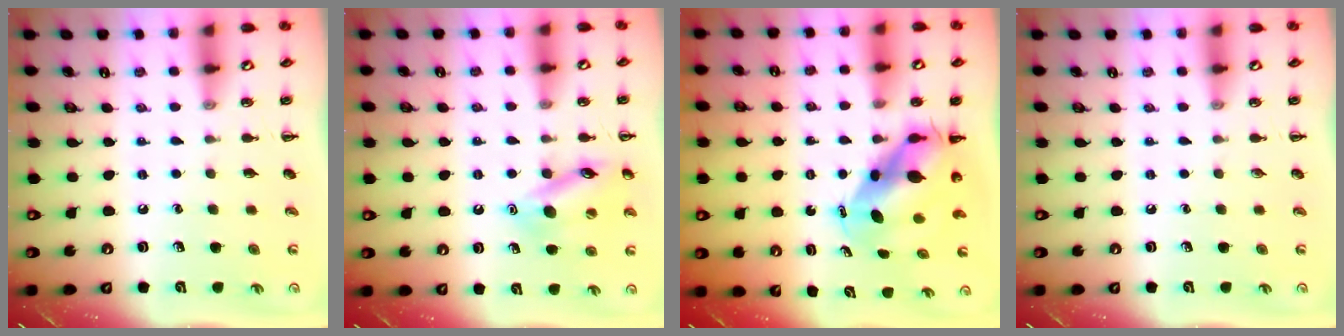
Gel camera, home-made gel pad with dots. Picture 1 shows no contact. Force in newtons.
{"total": 13.6, "press": 13.5, "slide": 2.0}
{"total": 8.0, "press": 7.7, "slide": 2.0}
{"total": 0.0}